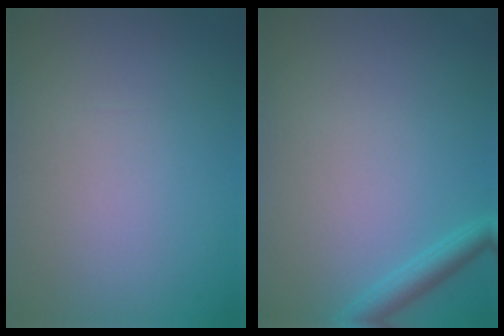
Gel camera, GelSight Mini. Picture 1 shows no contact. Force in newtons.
{"total": 1.8, "press": 1.8, "slide": 0.1}